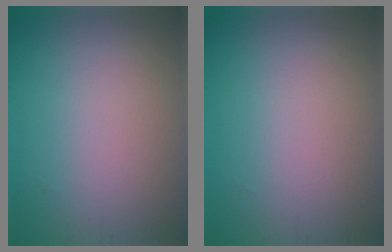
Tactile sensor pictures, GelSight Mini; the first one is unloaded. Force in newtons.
{"total": 0.0}